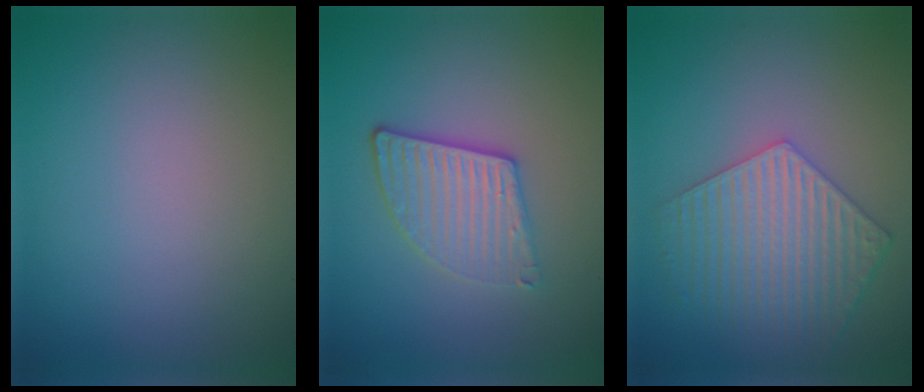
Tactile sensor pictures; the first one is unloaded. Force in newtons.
{"total": 3.7, "press": 3.2, "slide": 2.0}
{"total": 5.7, "press": 4.6, "slide": 3.4}